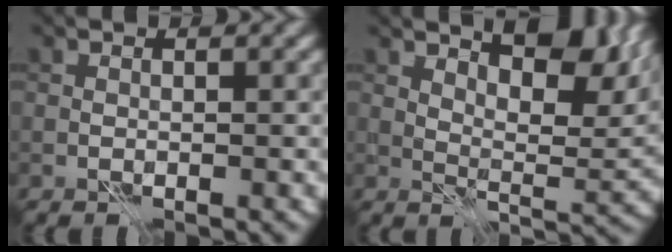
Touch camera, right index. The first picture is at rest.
{"total": 9.0, "force": [5.6, 3.2, 6.2], "torque": [-0.094, 0.008, 0.085]}